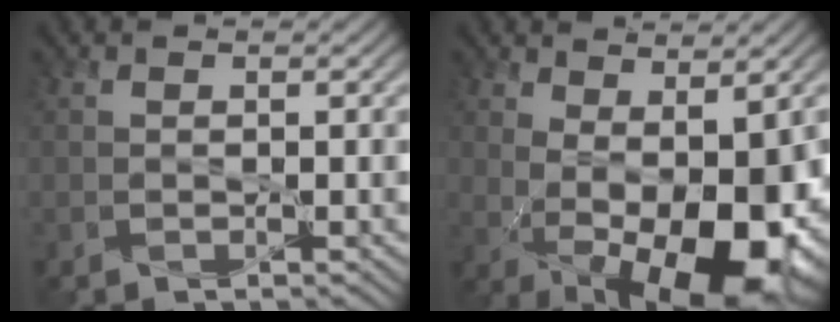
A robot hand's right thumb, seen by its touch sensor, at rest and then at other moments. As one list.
[{"total": 12.9, "force": [-1.5, 6.0, 11.3], "torque": [-0.178, -0.021, -0.005]}]